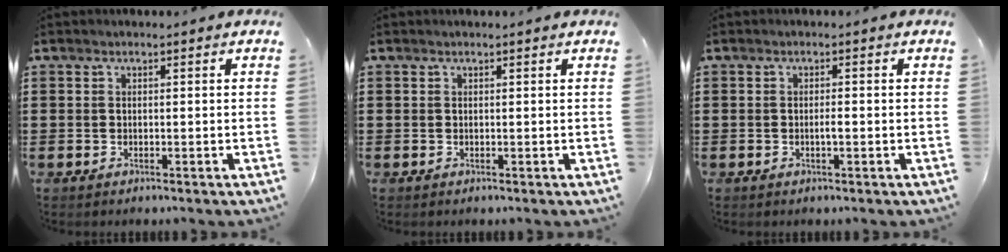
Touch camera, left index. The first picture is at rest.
{"total": 0.0}
{"total": 1.2, "force": [-0.2, 0.2, 1.2], "torque": [-0.024, -0.001, -0.004]}